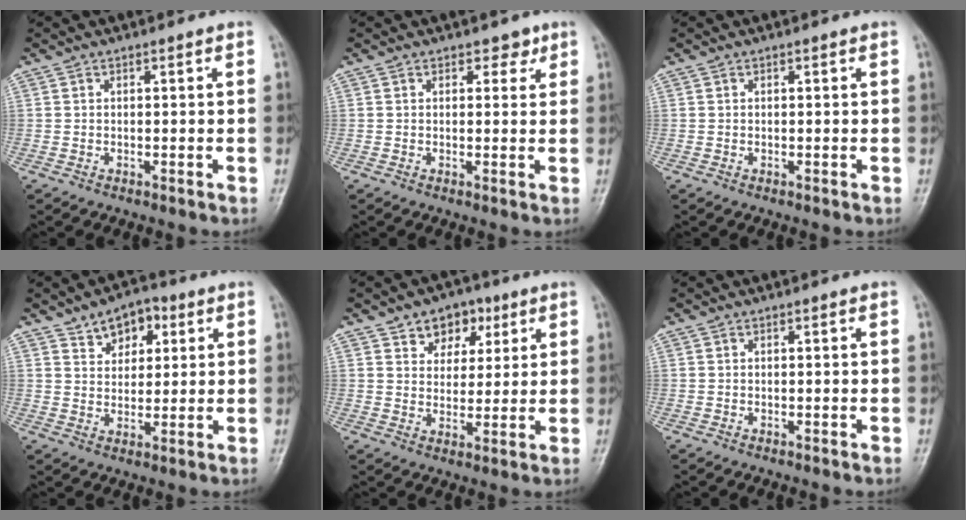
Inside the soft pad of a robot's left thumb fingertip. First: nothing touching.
{"total": 2.2, "force": [1.4, 1.5, 0.8], "torque": [0.009, -0.005, 0.014]}
{"total": 0.0}
{"total": 7.3, "force": [3.8, 4.9, 3.9], "torque": [-0.022, -0.014, 0.057]}
{"total": 7.8, "force": [4.2, 5.8, 3.2], "torque": [-0.008, -0.013, 0.064]}
{"total": 0.0}